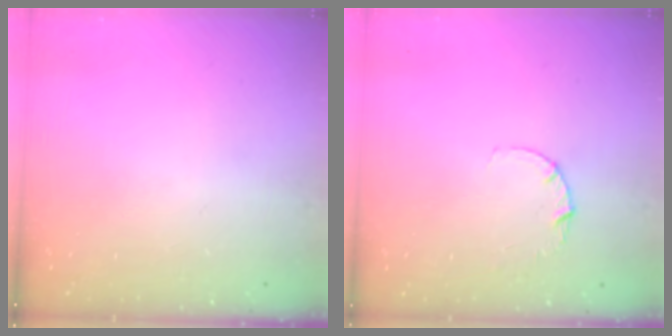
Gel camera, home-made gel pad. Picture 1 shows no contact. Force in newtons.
{"total": 2.8, "press": 2.8, "slide": 0.3}